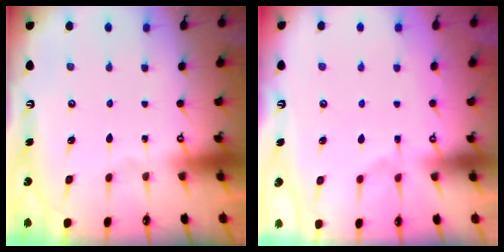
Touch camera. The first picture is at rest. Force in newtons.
{"total": 1.3, "press": 0.5, "slide": 1.2}